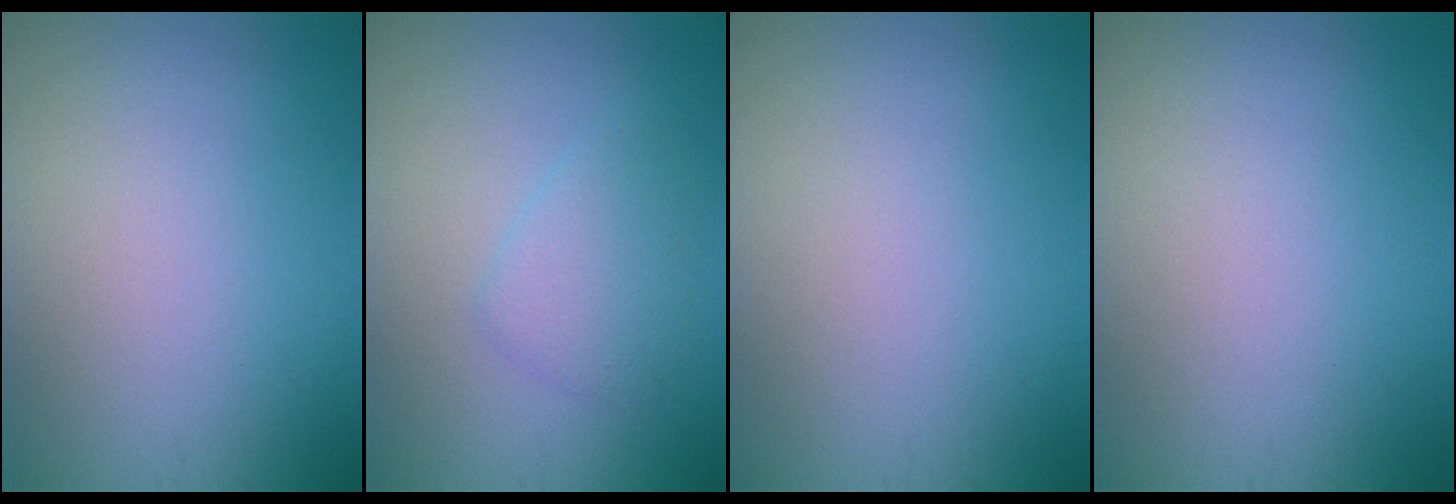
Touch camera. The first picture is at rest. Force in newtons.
{"total": 2.3, "press": 2.3, "slide": 0.1}
{"total": 0.0}
{"total": 0.0}